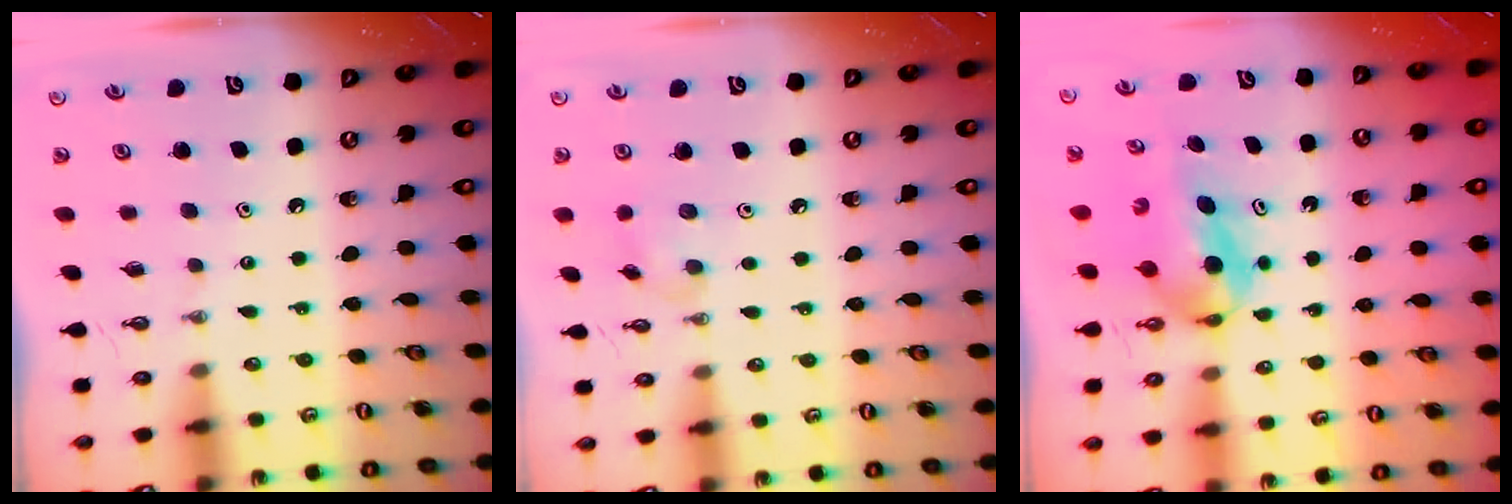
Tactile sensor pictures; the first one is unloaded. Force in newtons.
{"total": 5.2, "press": 5.0, "slide": 1.2}
{"total": 5.9, "press": 5.5, "slide": 2.3}